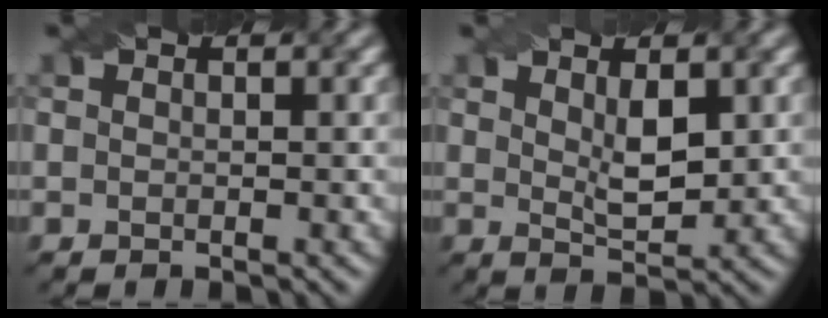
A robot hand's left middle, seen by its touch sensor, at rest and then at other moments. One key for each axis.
{"total": 2.9, "fx": 1.0, "fy": 1.0, "fz": 2.5, "tx": -0.046, "ty": -0.006, "tz": 0.021}